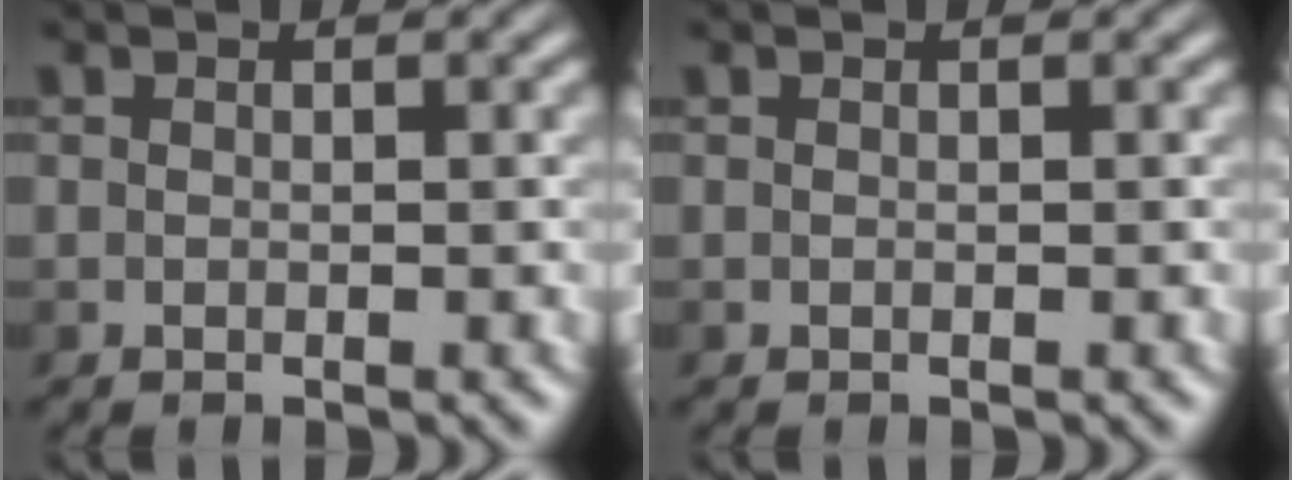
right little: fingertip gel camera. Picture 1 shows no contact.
{"total": 0.0}